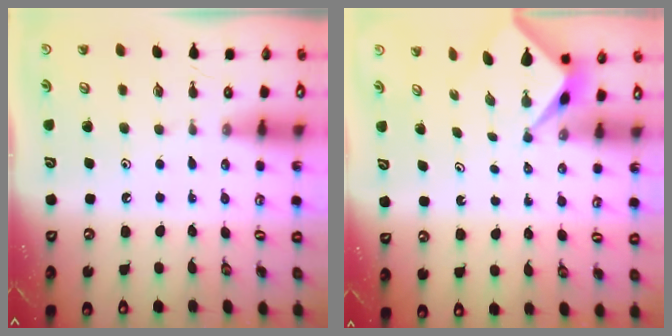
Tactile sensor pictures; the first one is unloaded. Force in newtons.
{"total": 1.7, "press": 1.7, "slide": 0.2}